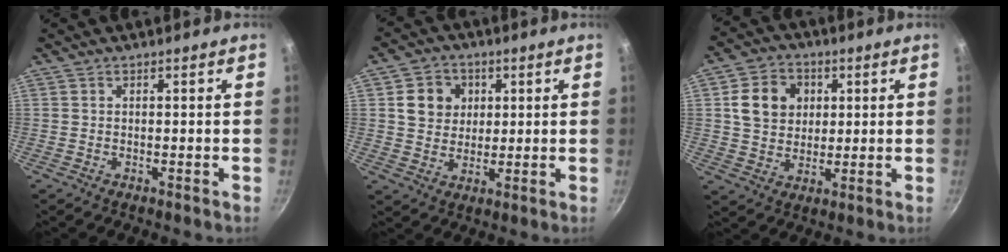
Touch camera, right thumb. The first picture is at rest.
{"total": 8.1, "force": [2.1, 7.1, 3.4], "torque": [-0.025, -0.005, 0.036]}
{"total": 10.6, "force": [2.4, 8.7, 5.5], "torque": [-0.066, -0.001, 0.041]}